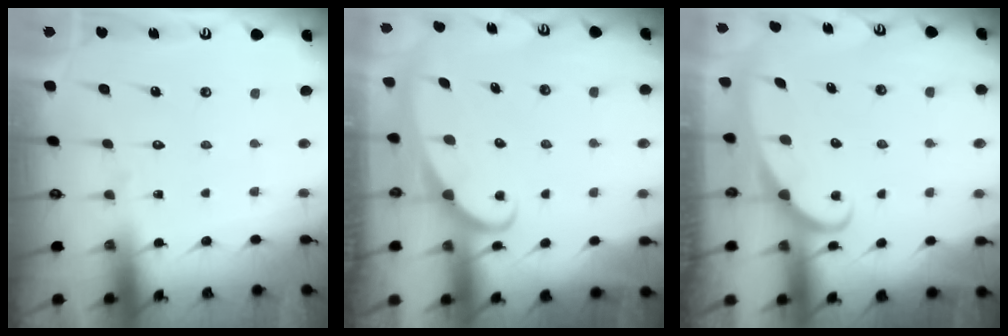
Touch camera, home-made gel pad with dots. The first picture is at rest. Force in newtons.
{"total": 2.5, "press": 2.5, "slide": 0.4}
{"total": 2.5, "press": 2.4, "slide": 0.3}